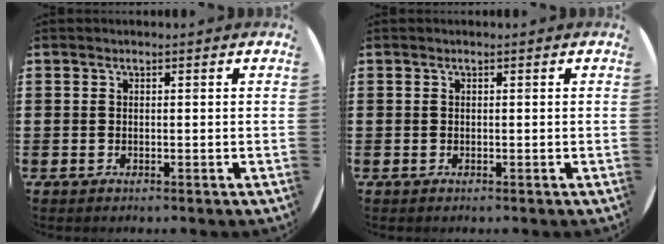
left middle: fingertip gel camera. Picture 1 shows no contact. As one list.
[{"total": 0.0}]